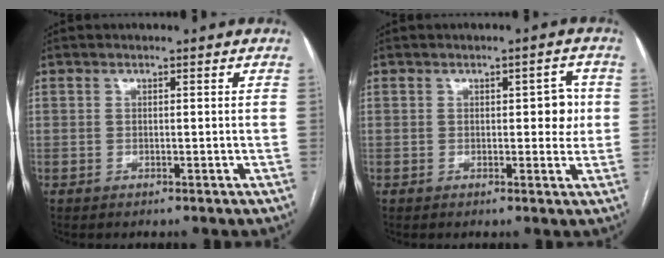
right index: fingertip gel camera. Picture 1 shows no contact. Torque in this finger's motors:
{"motor_torque": [0.38, 0.11, 0.07, 0.02]}